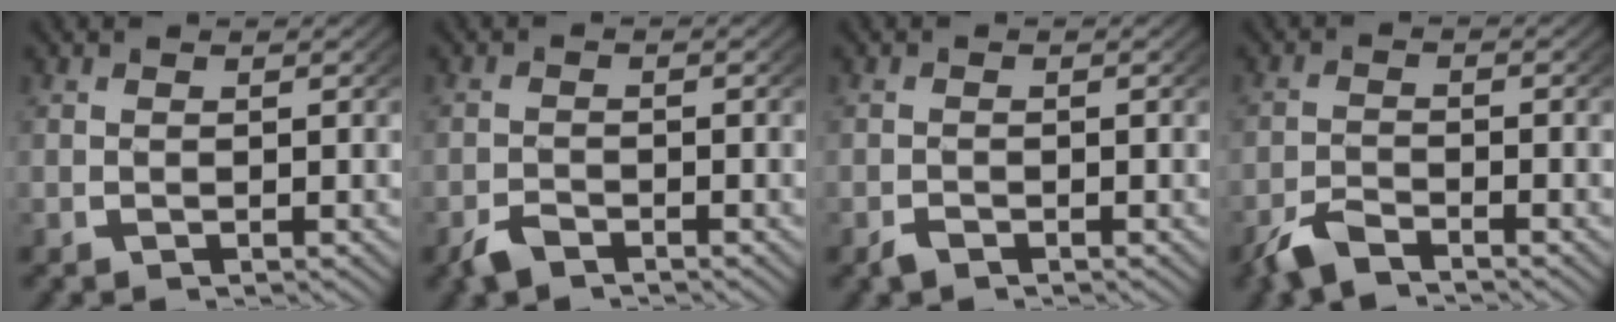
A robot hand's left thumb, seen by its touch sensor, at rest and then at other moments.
{"total": 1.9, "force": [-1.6, 0.7, 0.6], "torque": [-0.015, -0.006, -0.032]}
{"total": 0.9, "force": [-0.8, 0.4, 0.4], "torque": [-0.007, -0.005, -0.016]}
{"total": 2.8, "force": [-2.4, 0.9, 1.1], "torque": [-0.023, -0.004, -0.051]}